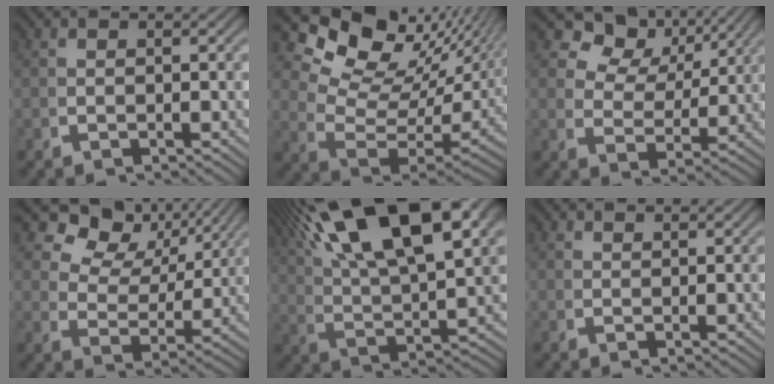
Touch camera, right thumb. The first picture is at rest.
{"total": 11.8, "force": [4.1, 7.1, 8.5], "torque": [-0.156, -0.009, 0.071]}
{"total": 6.5, "force": [3.5, 4.0, 3.7], "torque": [-0.077, -0.007, 0.059]}
{"total": 8.0, "force": [4.1, 5.0, 4.7], "torque": [-0.083, 0.001, 0.063]}
{"total": 15.1, "force": [6.2, 7.6, 11.5], "torque": [-0.200, 0.007, 0.102]}
{"total": 1.1, "force": [1.1, -0.1, 0.0], "torque": [0.008, 0.004, 0.021]}